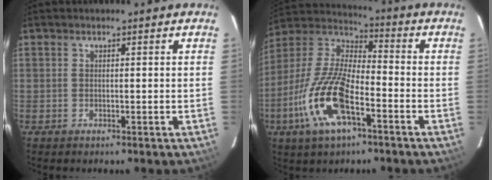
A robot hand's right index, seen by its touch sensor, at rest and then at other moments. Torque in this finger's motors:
{"motor_torque": [1.63, -0.51, 1.05, 0.21]}